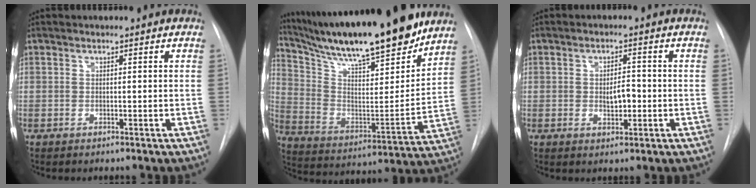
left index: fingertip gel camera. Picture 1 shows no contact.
{"total": 25.6, "force": [21.6, 3.4, 13.3], "torque": [-0.242, -0.022, 0.340]}
{"total": 3.5, "force": [-0.5, 1.6, 3.1], "torque": [-0.045, 0.002, -0.004]}